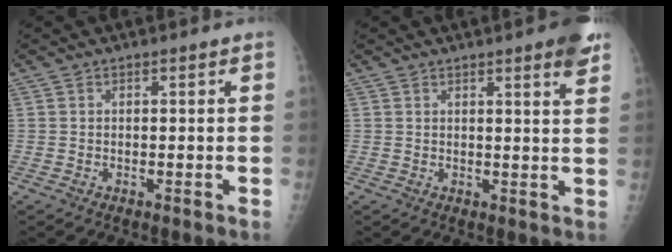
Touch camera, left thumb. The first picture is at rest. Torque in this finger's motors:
{"motor_torque": [1.00, 0.41, 0.50, -0.57, 0.01]}